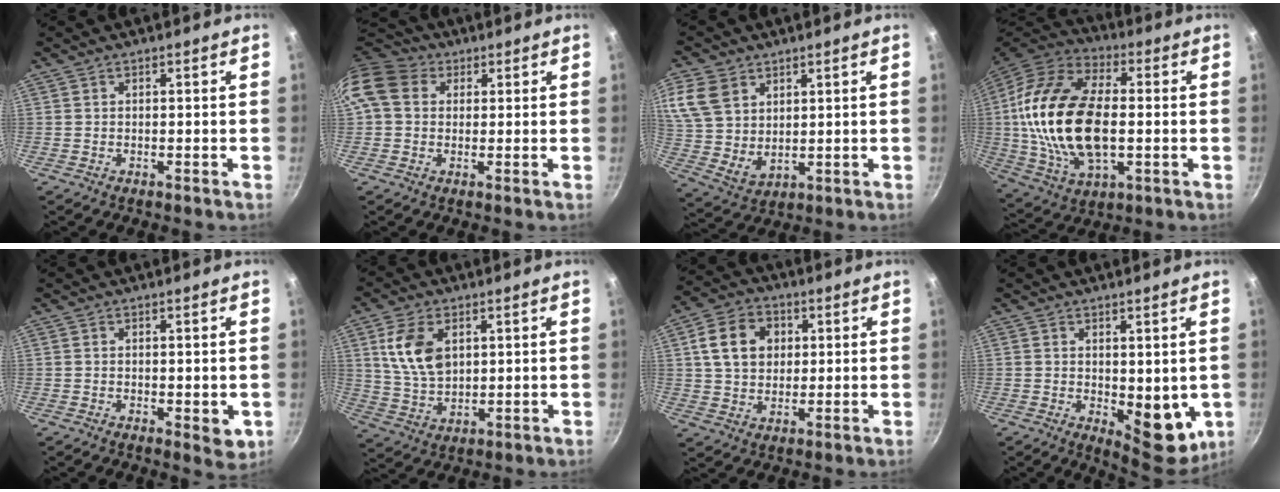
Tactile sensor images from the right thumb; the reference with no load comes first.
{"total": 12.2, "force": [3.3, 9.9, 6.3], "torque": [-0.121, 0.021, 0.045]}
{"total": 13.0, "force": [5.7, 9.3, 7.0], "torque": [-0.134, -0.021, 0.125]}
{"total": 24.9, "force": [-0.1, 14.1, 20.5], "torque": [-0.394, 0.017, -0.005]}
{"total": 3.8, "force": [-0.6, 1.7, 3.3], "torque": [-0.042, -0.014, -0.006]}
{"total": 10.5, "force": [3.3, 6.7, 7.5], "torque": [-0.130, -0.019, 0.068]}
{"total": 11.1, "force": [2.8, 8.7, 6.4], "torque": [-0.096, 0.008, 0.040]}
{"total": 9.9, "force": [-0.4, 5.2, 8.5], "torque": [-0.079, -0.016, 0.009]}